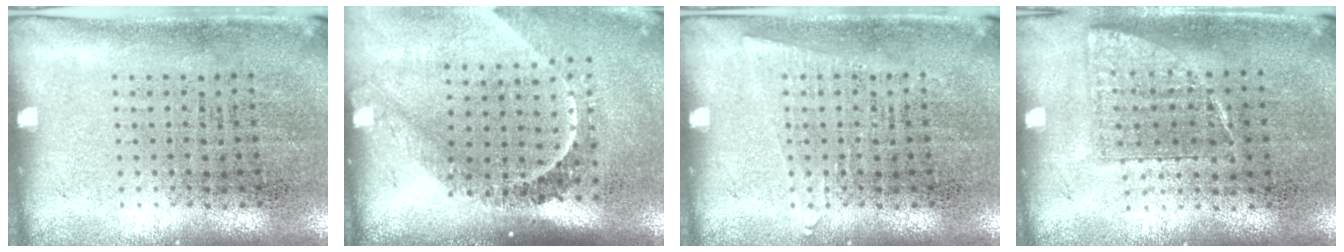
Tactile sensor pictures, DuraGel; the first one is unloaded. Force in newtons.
{"total": 2.2, "press": 1.6, "slide": 1.5}
{"total": 0.9, "press": 0.9, "slide": 0.3}
{"total": 0.7, "press": 0.7, "slide": 0.2}